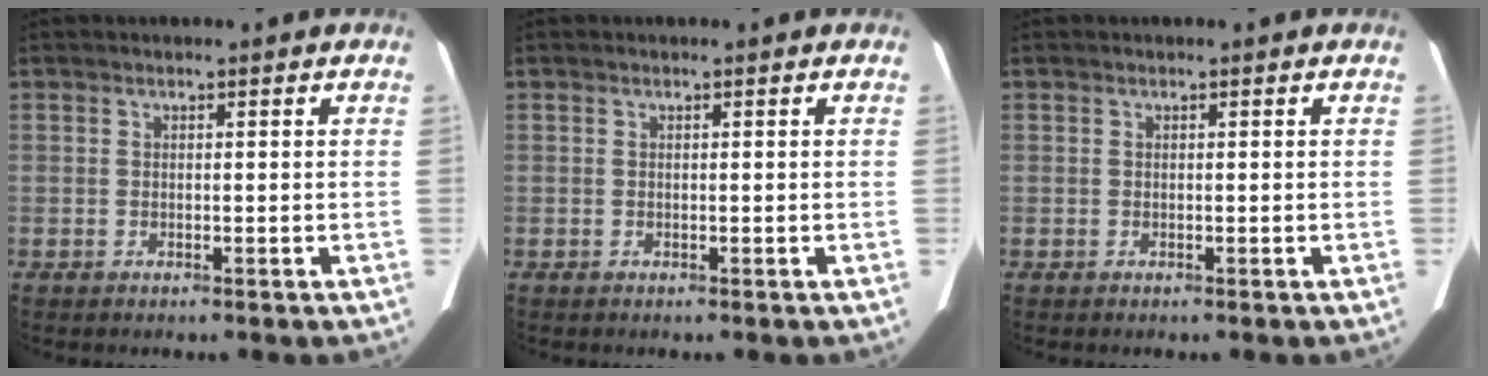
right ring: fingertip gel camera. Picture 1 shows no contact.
{"total": 0.0}
{"total": 0.0}